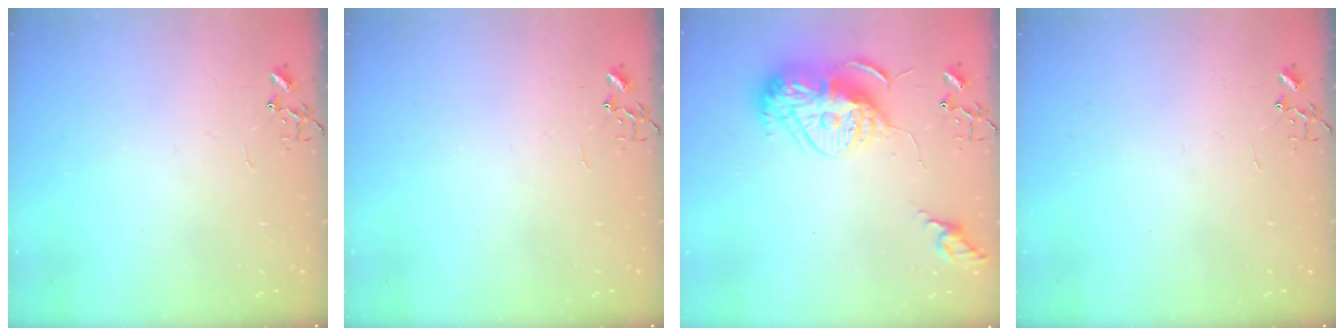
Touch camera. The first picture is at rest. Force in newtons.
{"total": 0.0}
{"total": 14.3, "press": 14.2, "slide": 2.0}
{"total": 0.0}